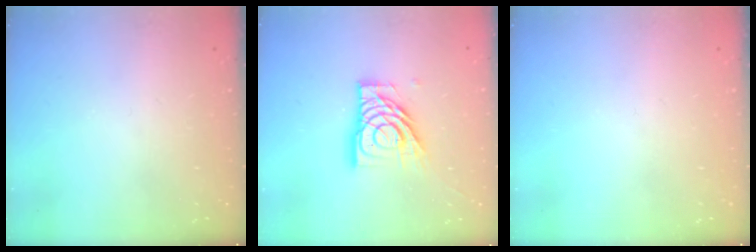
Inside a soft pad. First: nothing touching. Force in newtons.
{"total": 14.2, "press": 14.1, "slide": 1.6}
{"total": 0.0}